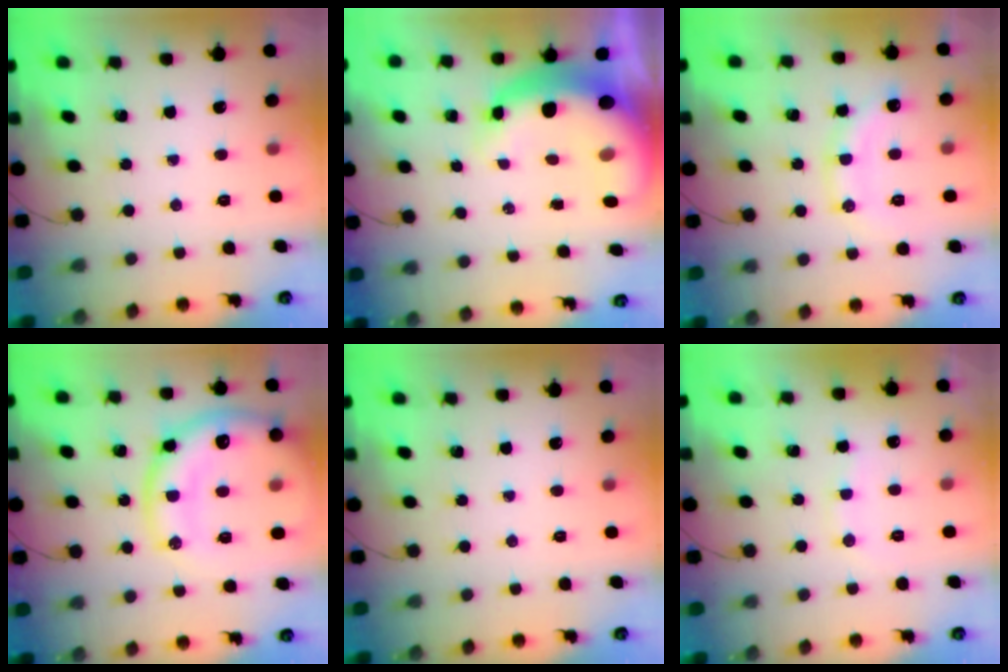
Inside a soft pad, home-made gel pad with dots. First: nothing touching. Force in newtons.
{"total": 12.8, "press": 12.5, "slide": 3.0}
{"total": 13.5, "press": 13.5, "slide": 1.0}
{"total": 20.9, "press": 20.6, "slide": 3.3}
{"total": 0.0}
{"total": 7.6, "press": 7.4, "slide": 1.5}